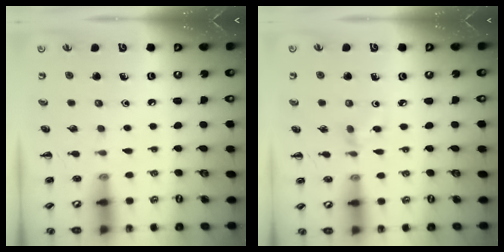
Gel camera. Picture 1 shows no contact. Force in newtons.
{"total": 2.8, "press": 2.6, "slide": 1.0}